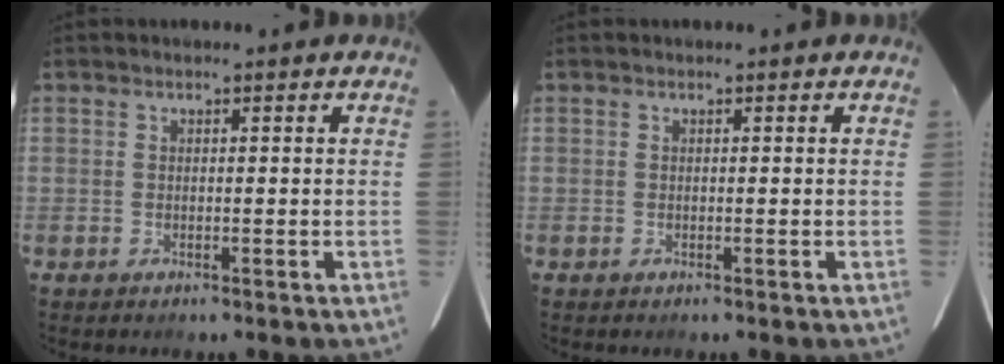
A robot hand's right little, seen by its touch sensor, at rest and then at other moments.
{"total": 0.0}